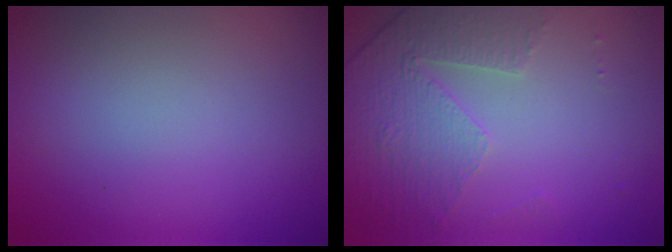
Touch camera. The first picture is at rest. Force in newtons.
{"total": 4.8, "press": 3.2, "slide": 3.5}